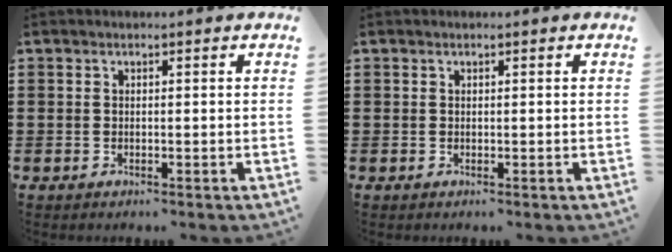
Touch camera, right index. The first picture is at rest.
{"total": 0.0}